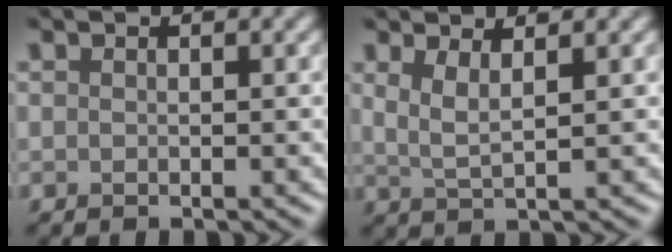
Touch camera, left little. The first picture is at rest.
{"total": 2.5, "force": [1.1, 0.6, 2.1], "torque": [-0.040, -0.005, 0.023]}